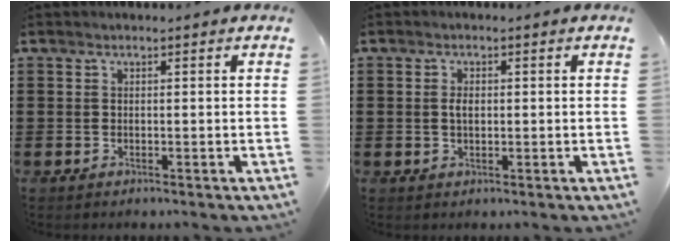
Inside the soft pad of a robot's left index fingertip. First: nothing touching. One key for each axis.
{"total": 1.8, "fx": 0.1, "fy": 0.9, "fz": 1.6, "tx": -0.033, "ty": 0.004, "tz": 0.000}